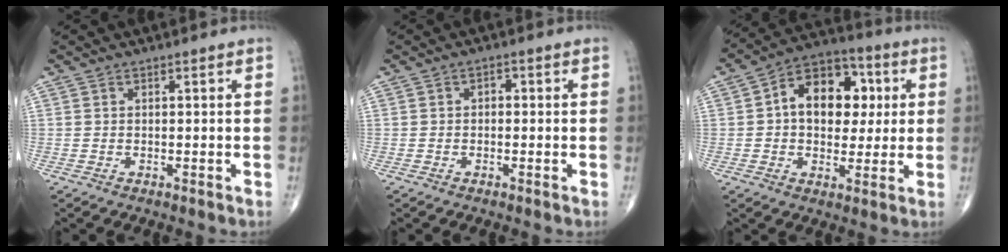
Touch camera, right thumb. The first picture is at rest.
{"total": 1.3, "force": [-0.1, 0.9, 0.8], "torque": [-0.004, 0.004, -0.006]}
{"total": 14.7, "force": [2.4, 10.1, 10.5], "torque": [-0.114, 0.016, 0.028]}